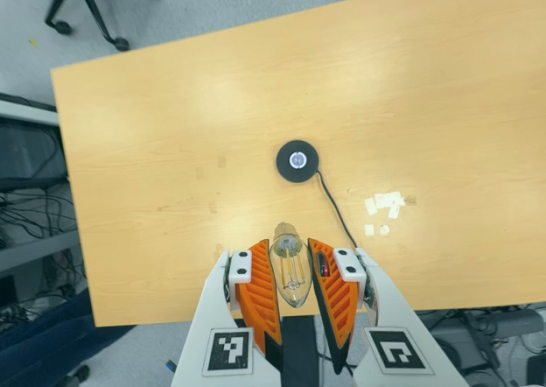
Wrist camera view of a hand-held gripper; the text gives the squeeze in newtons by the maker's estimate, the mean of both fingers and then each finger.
{"total": 13.5, "left": 14.7, "right": 12.2}